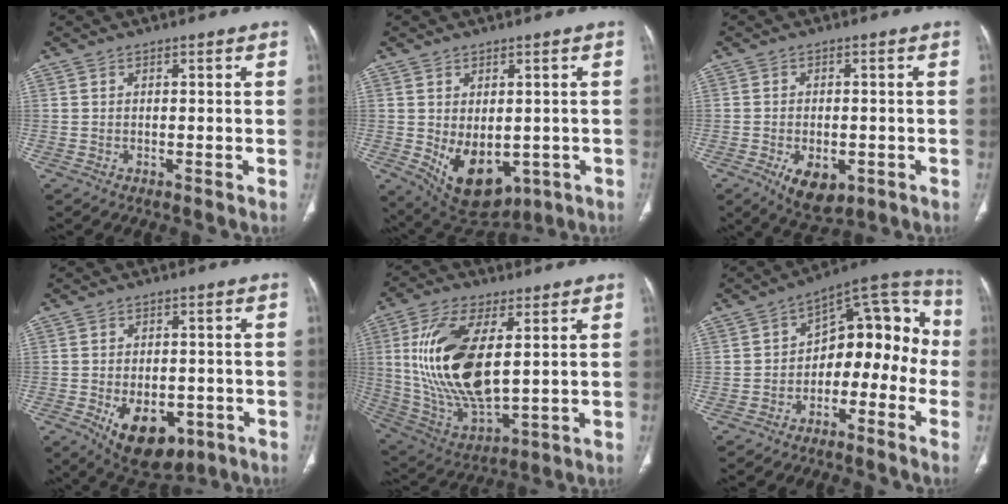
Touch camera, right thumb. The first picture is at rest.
{"total": 12.3, "force": [-2.6, 7.9, 9.0], "torque": [-0.119, -0.008, -0.009]}
{"total": 7.7, "force": [-3.0, 4.4, 5.5], "torque": [-0.080, 0.001, -0.035]}
{"total": 12.1, "force": [-4.8, 7.3, 8.5], "torque": [-0.104, 0.006, -0.053]}
{"total": 20.5, "force": [3.6, 9.4, 17.9], "torque": [-0.358, -0.022, 0.079]}
{"total": 15.4, "force": [-4.2, 9.9, 11.1], "torque": [-0.101, 0.090, -0.067]}